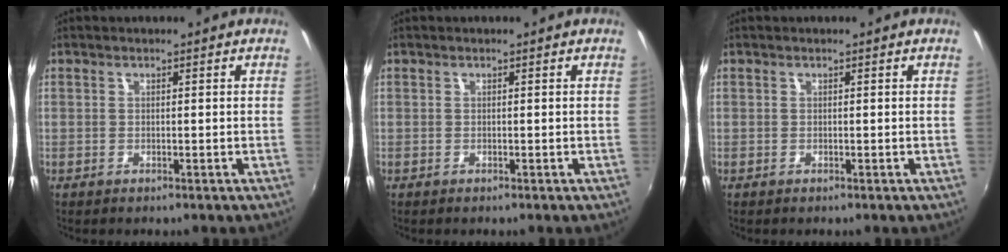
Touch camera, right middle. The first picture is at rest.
{"total": 0.0}
{"total": 0.0}